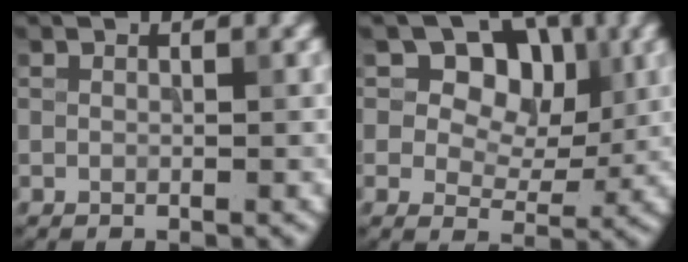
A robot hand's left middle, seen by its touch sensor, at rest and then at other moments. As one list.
[{"total": 7.2, "force": [2.8, 5.3, 3.9], "torque": [-0.067, 0.004, 0.032]}]